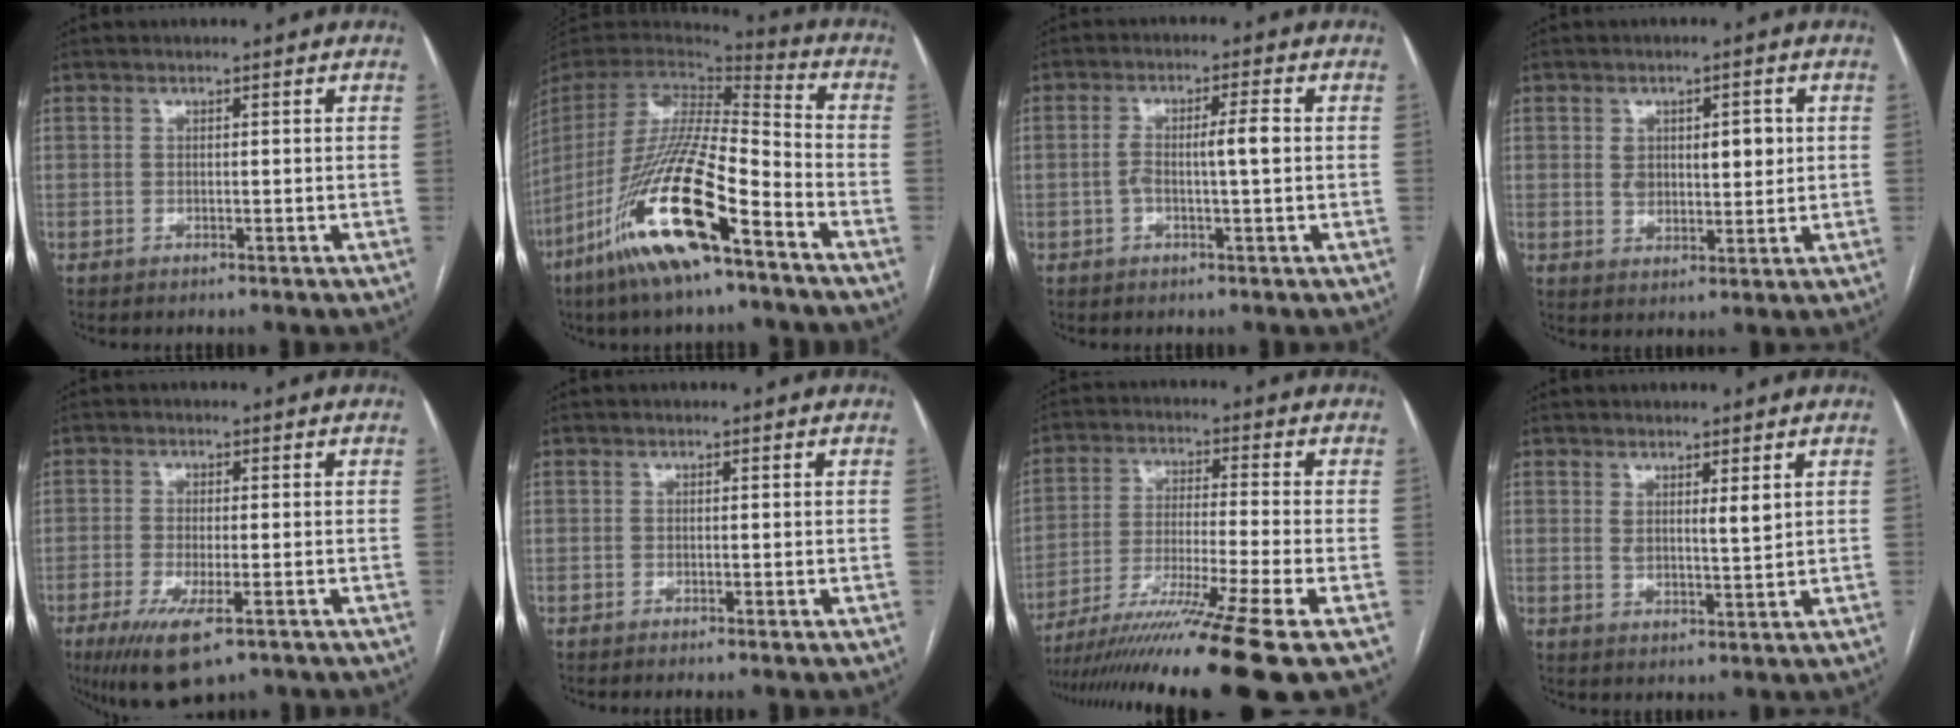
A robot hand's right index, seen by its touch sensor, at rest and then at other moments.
{"total": 22.2, "force": [-12.7, 3.1, 17.9], "torque": [-0.375, -0.054, -0.245]}
{"total": 4.8, "force": [-0.3, 0.4, 4.8], "torque": [-0.092, 0.015, -0.004]}
{"total": 6.0, "force": [1.3, 3.4, 4.8], "torque": [-0.072, 0.011, 0.027]}
{"total": 8.6, "force": [-5.0, 2.1, 6.7], "torque": [-0.120, -0.022, -0.079]}
{"total": 0.7, "force": [-0.5, -0.2, 0.4], "torque": [-0.007, 0.002, -0.010]}
{"total": 16.8, "force": [-12.7, -3.0, 10.6], "torque": [-0.176, -0.041, -0.216]}
{"total": 3.2, "force": [1.7, 0.6, 2.7], "torque": [-0.049, -0.008, 0.030]}